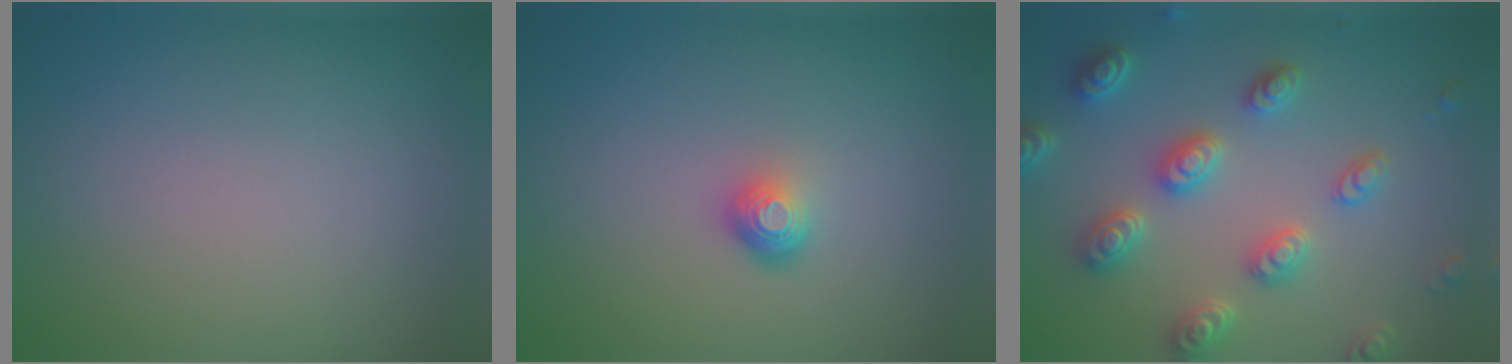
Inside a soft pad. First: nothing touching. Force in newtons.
{"total": 1.8, "press": 1.2, "slide": 1.4}
{"total": 5.3, "press": 5.1, "slide": 1.2}